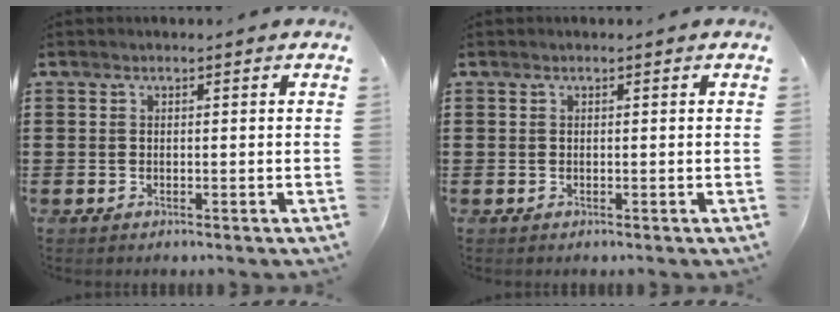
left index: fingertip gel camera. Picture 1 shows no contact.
{"total": 0.0}